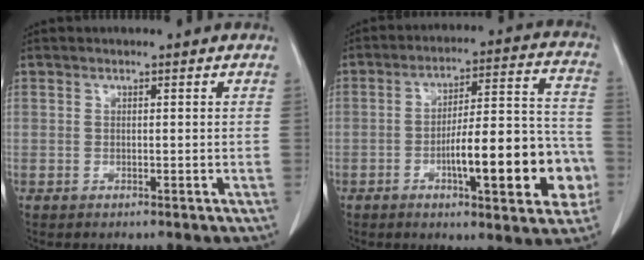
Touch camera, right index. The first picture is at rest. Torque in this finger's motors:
{"motor_torque": [1.76, -0.38, 0.47, 0.17]}